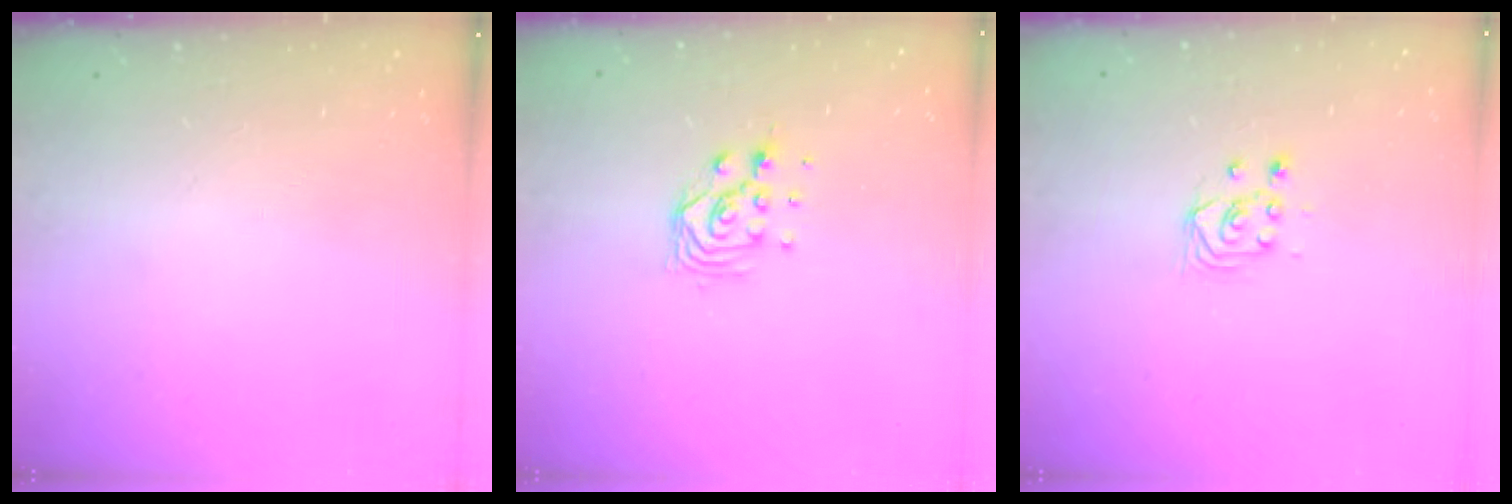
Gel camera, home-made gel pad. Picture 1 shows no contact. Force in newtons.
{"total": 6.1, "press": 6.1, "slide": 0.9}
{"total": 2.9, "press": 2.7, "slide": 1.0}